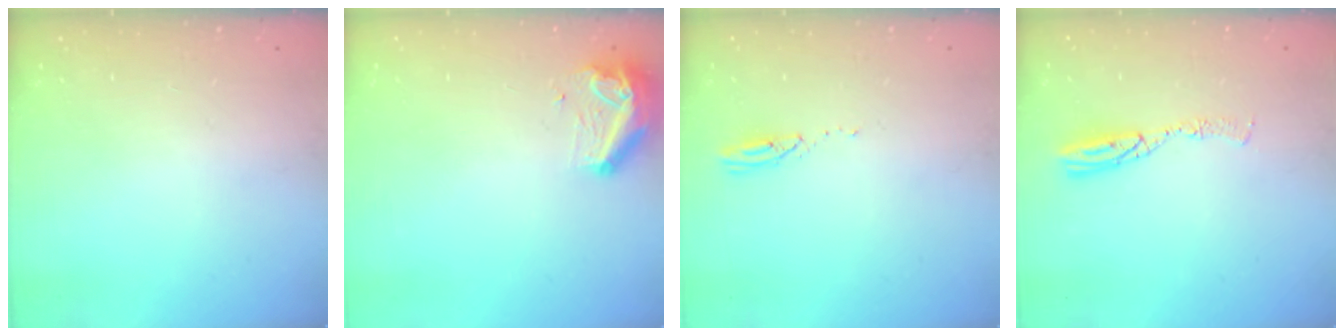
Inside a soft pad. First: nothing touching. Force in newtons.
{"total": 9.3, "press": 9.2, "slide": 1.6}
{"total": 3.2, "press": 3.2, "slide": 0.2}
{"total": 6.6, "press": 6.5, "slide": 0.7}